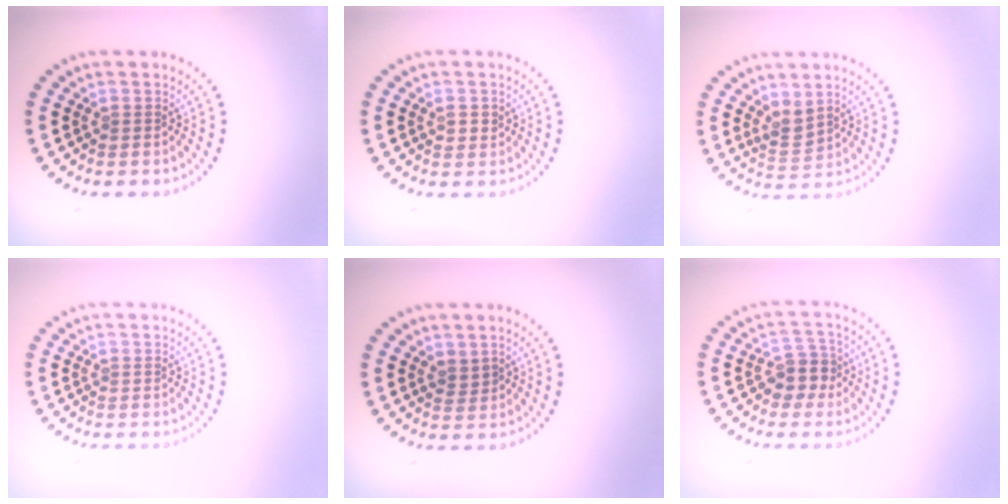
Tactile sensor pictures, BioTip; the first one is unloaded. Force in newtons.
{"total": 1.1, "press": 1.1, "slide": 0.2}
{"total": 1.7, "press": 1.4, "slide": 0.9}
{"total": 0.0}
{"total": 0.7, "press": 0.4, "slide": 0.5}
{"total": 2.6, "press": 2.3, "slide": 1.3}